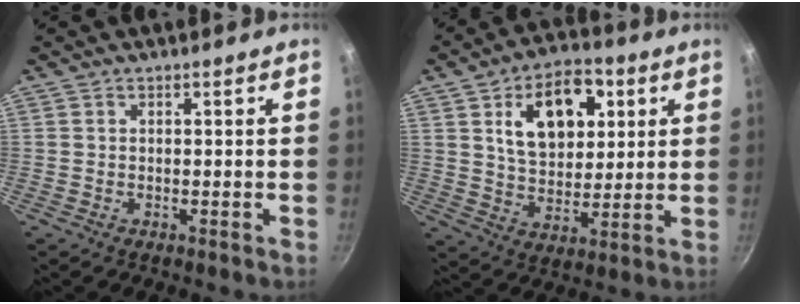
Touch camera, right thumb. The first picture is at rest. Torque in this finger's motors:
{"motor_torque": [0.35, 3.23, 0.11, 0.26, 0.09]}